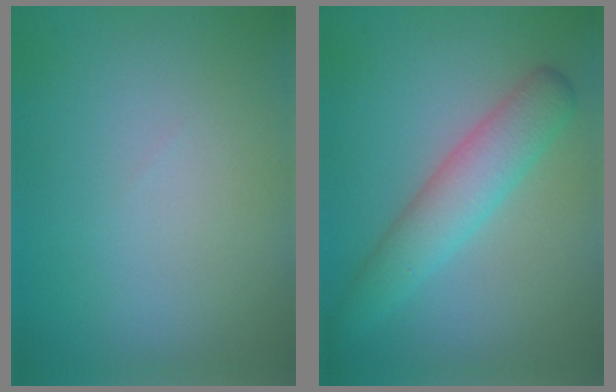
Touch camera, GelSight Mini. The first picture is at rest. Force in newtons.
{"total": 4.3, "press": 4.3, "slide": 0.2}